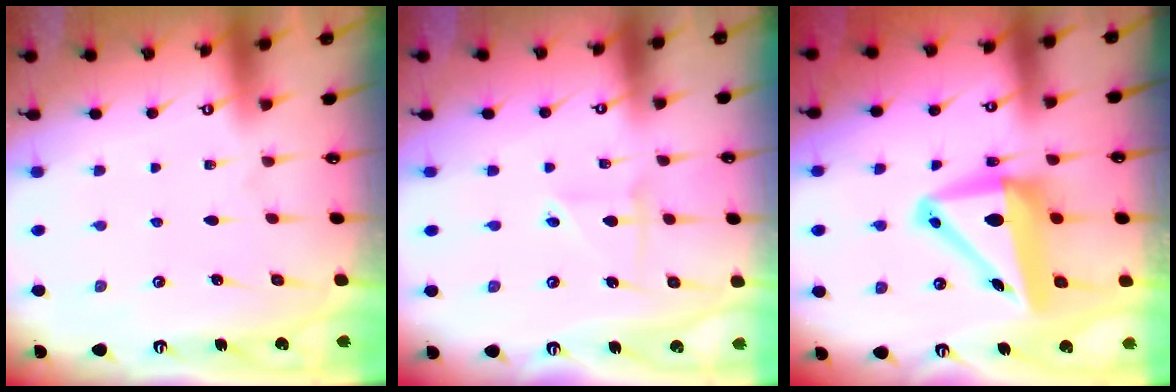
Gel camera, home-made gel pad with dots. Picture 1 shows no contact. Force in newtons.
{"total": 3.6, "press": 3.5, "slide": 1.0}
{"total": 12.5, "press": 12.3, "slide": 2.5}